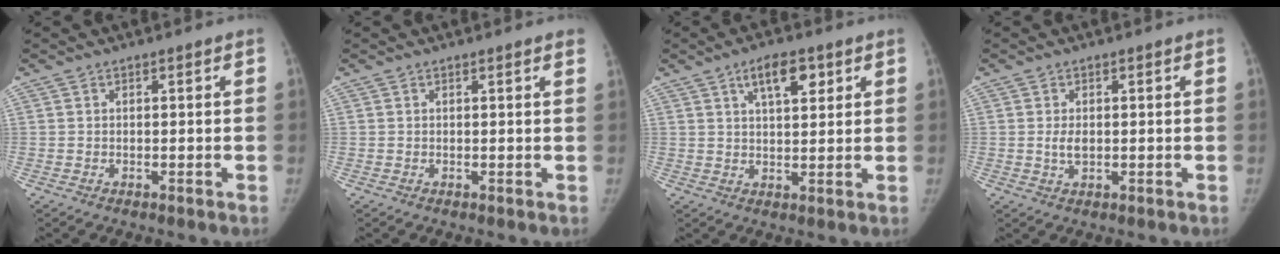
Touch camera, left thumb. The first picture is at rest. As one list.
[{"total": 1.4, "force": [1.1, 0.1, 0.8], "torque": [-0.007, 0.000, 0.006]}, {"total": 6.9, "force": [3.4, 3.0, 5.3], "torque": [-0.067, -0.010, 0.053]}, {"total": 2.3, "force": [0.0, 1.4, 1.9], "torque": [-0.034, -0.004, 0.001]}]